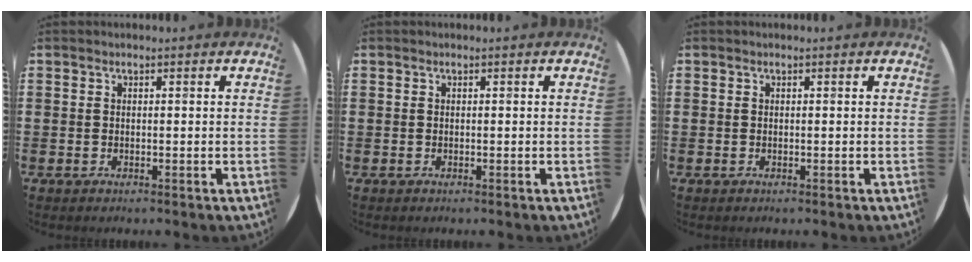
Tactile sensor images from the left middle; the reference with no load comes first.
{"total": 0.0}
{"total": 0.0}